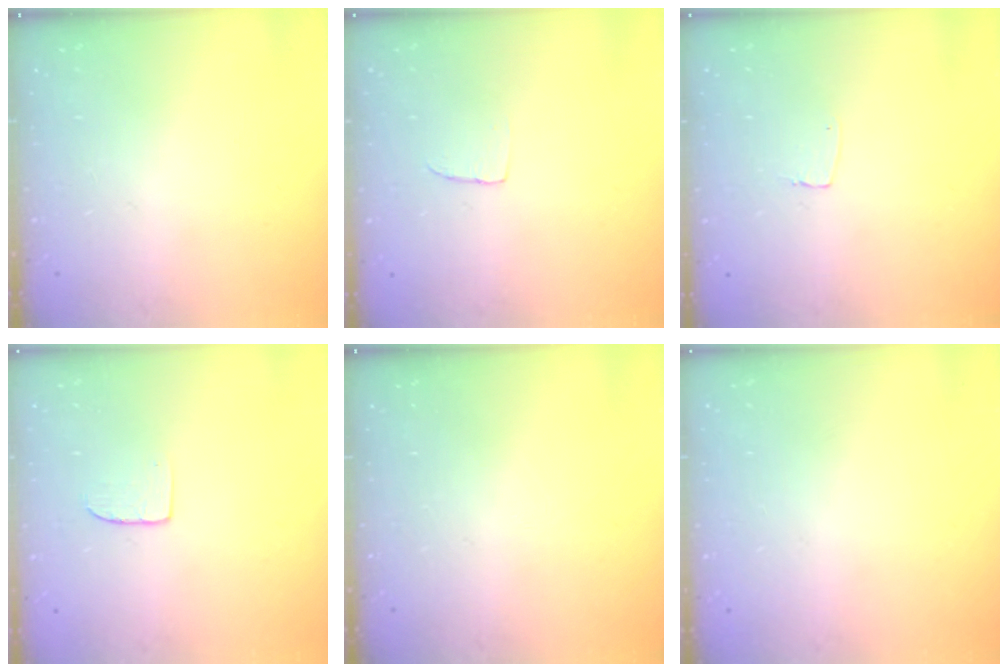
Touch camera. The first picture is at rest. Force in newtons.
{"total": 2.4, "press": 2.4, "slide": 0.1}
{"total": 3.5, "press": 3.5, "slide": 0.2}
{"total": 4.7, "press": 4.7, "slide": 0.4}
{"total": 0.0}
{"total": 0.0}